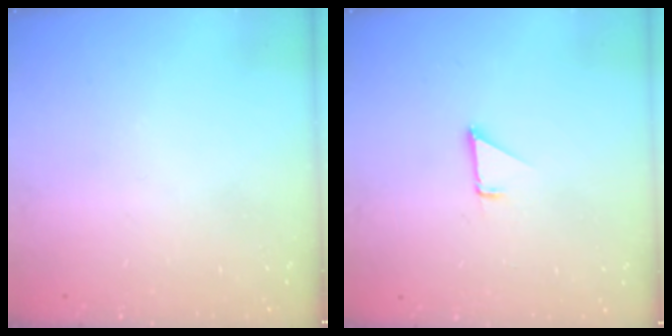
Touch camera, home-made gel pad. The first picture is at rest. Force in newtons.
{"total": 1.4, "press": 1.3, "slide": 0.1}